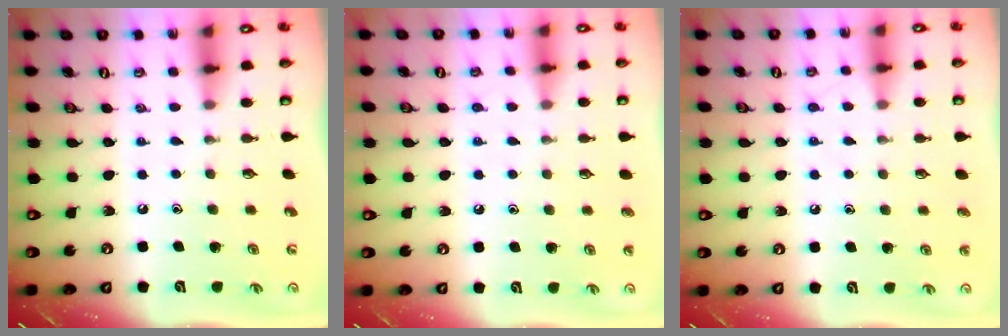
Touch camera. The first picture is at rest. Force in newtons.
{"total": 4.4, "press": 4.3, "slide": 0.4}
{"total": 6.5, "press": 6.4, "slide": 0.8}